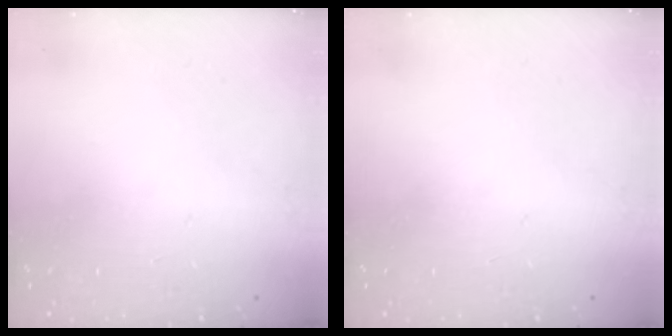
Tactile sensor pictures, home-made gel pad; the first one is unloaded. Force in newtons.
{"total": 1.0, "press": 0.0, "slide": 1.0}